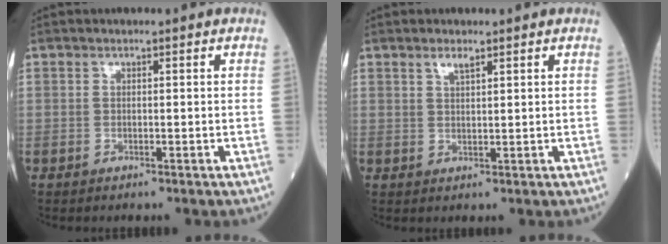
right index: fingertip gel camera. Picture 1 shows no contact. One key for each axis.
{"total": 1.7, "fx": 1.3, "fy": 0.2, "fz": 1.2, "tx": -0.025, "ty": 0.001, "tz": 0.025}